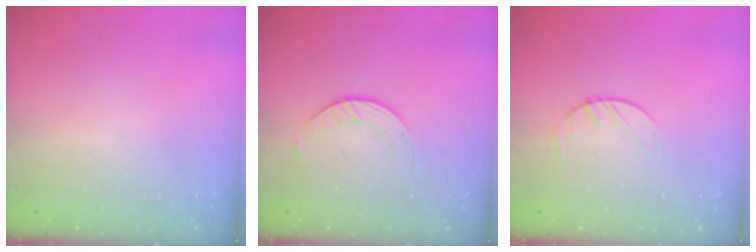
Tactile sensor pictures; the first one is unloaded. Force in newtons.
{"total": 2.7, "press": 2.7, "slide": 0.3}
{"total": 1.9, "press": 1.9, "slide": 0.3}